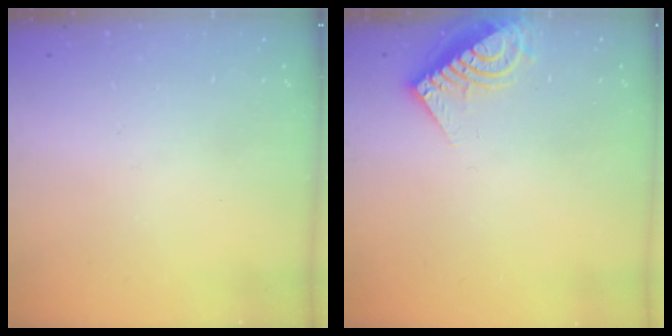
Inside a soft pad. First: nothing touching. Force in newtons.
{"total": 8.0, "press": 8.0, "slide": 0.2}